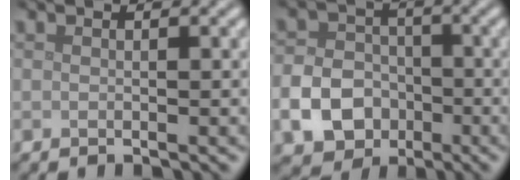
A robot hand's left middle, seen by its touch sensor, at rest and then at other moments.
{"total": 6.1, "force": [-2.3, 4.9, 2.9], "torque": [-0.058, -0.006, -0.047]}